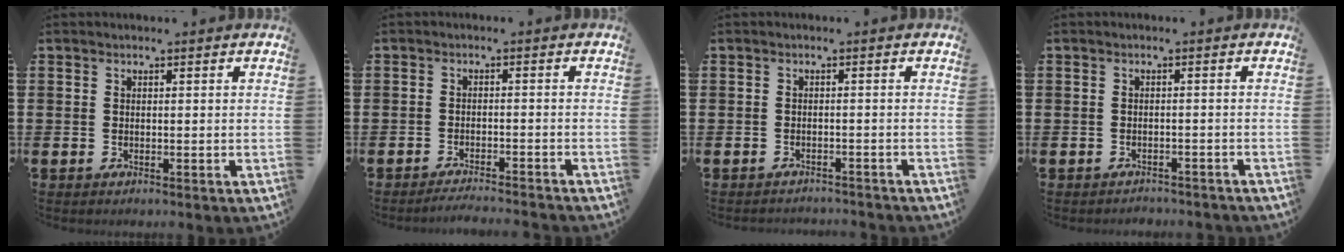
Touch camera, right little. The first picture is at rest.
{"total": 1.8, "force": [-1.7, -0.2, 0.3], "torque": [-0.005, 0.004, -0.034]}
{"total": 1.1, "force": [-1.1, 0.0, -0.1], "torque": [-0.003, 0.002, -0.022]}
{"total": 1.1, "force": [-1.1, 0.1, -0.1], "torque": [-0.002, 0.002, -0.024]}